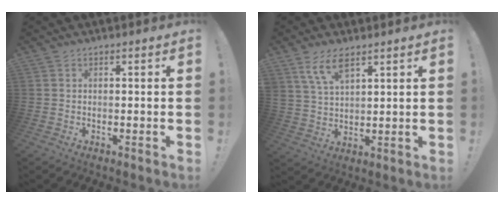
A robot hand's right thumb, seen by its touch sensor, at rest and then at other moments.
{"total": 7.9, "force": [5.2, 3.2, 5.0], "torque": [-0.099, -0.017, 0.098]}